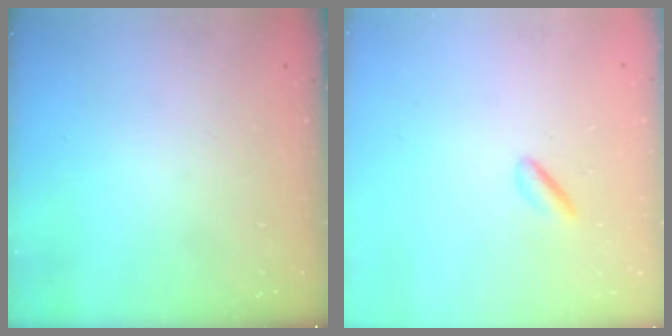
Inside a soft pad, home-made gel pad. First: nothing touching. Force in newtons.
{"total": 1.9, "press": 1.7, "slide": 0.7}